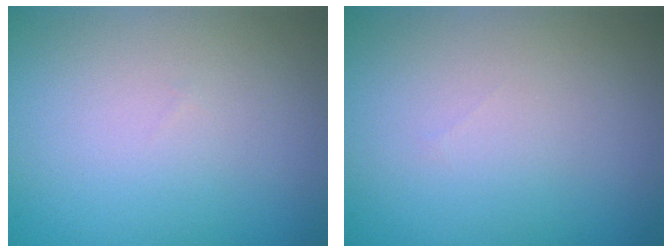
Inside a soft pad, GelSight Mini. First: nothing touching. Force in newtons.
{"total": 0.0}